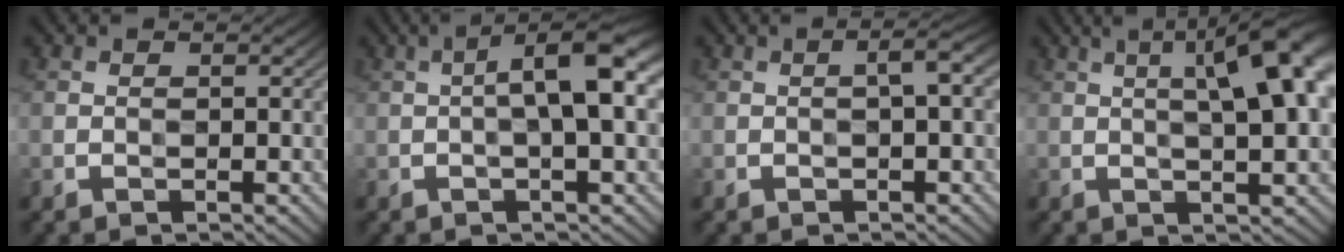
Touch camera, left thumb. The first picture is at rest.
{"total": 9.2, "force": [0.2, 2.5, 8.9], "torque": [-0.128, 0.017, -0.004]}
{"total": 3.2, "force": [-0.2, 0.5, 3.1], "torque": [-0.045, 0.010, -0.004]}
{"total": 12.4, "force": [2.9, 3.7, 11.5], "torque": [-0.138, 0.034, 0.034]}